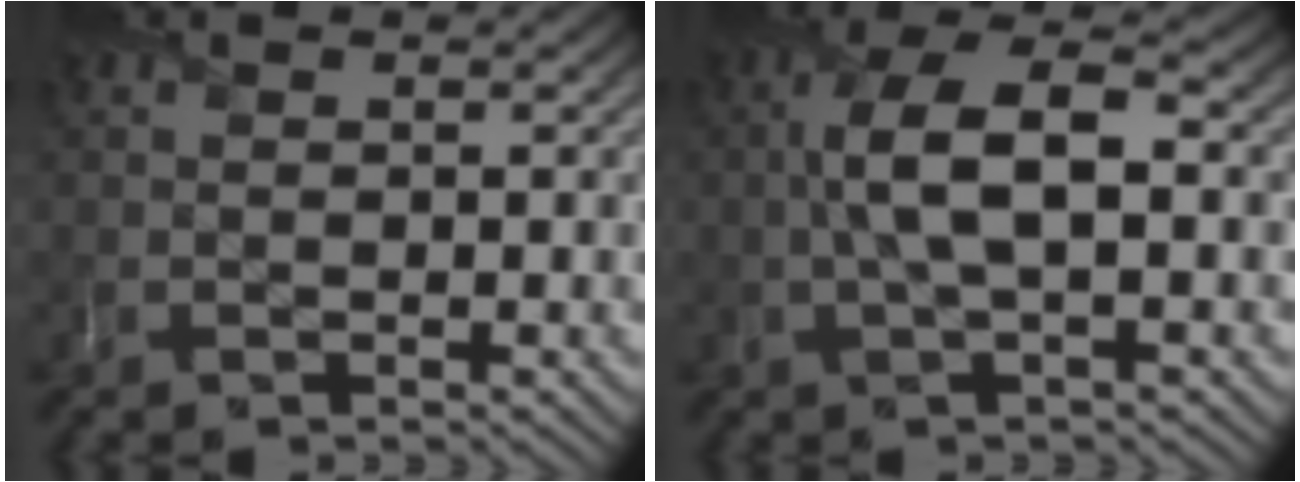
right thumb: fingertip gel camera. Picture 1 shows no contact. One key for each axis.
{"total": 7.5, "fx": -0.1, "fy": 2.6, "fz": 7.0, "tx": -0.146, "ty": 0.016, "tz": -0.008}